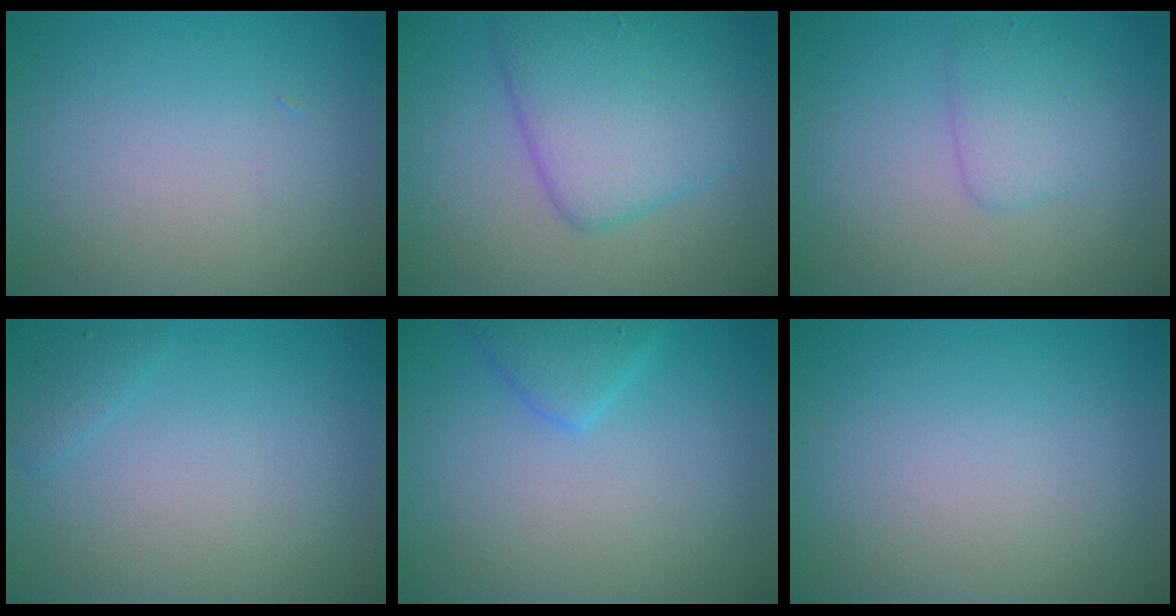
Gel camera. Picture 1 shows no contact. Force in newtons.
{"total": 6.5, "press": 6.5, "slide": 0.3}
{"total": 2.6, "press": 2.6, "slide": 0.0}
{"total": 0.8, "press": 0.8, "slide": 0.1}
{"total": 2.3, "press": 2.3, "slide": 0.1}
{"total": 0.0}